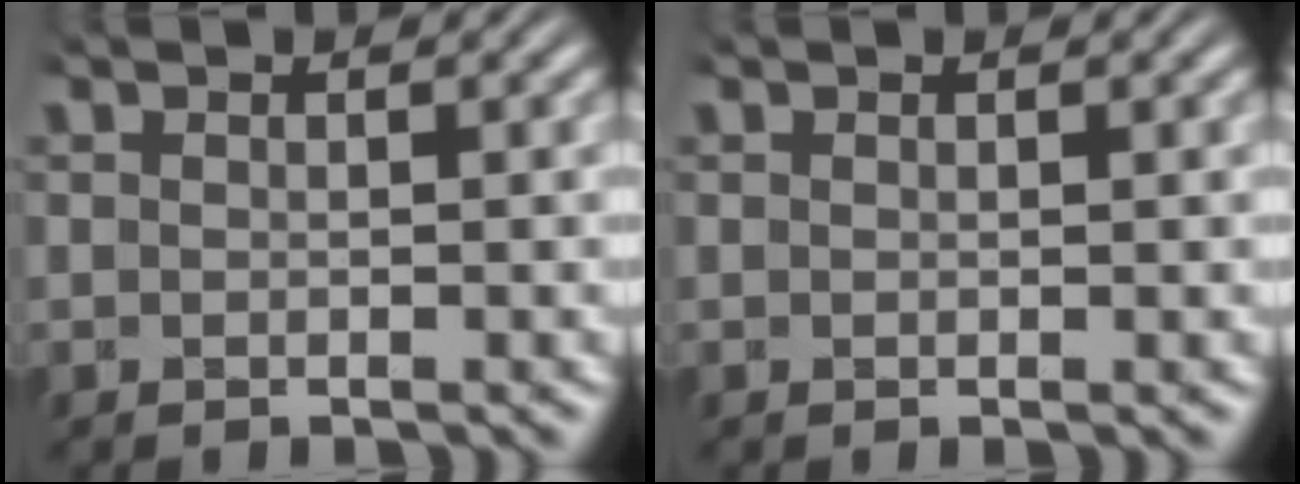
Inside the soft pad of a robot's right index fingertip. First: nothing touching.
{"total": 0.0}